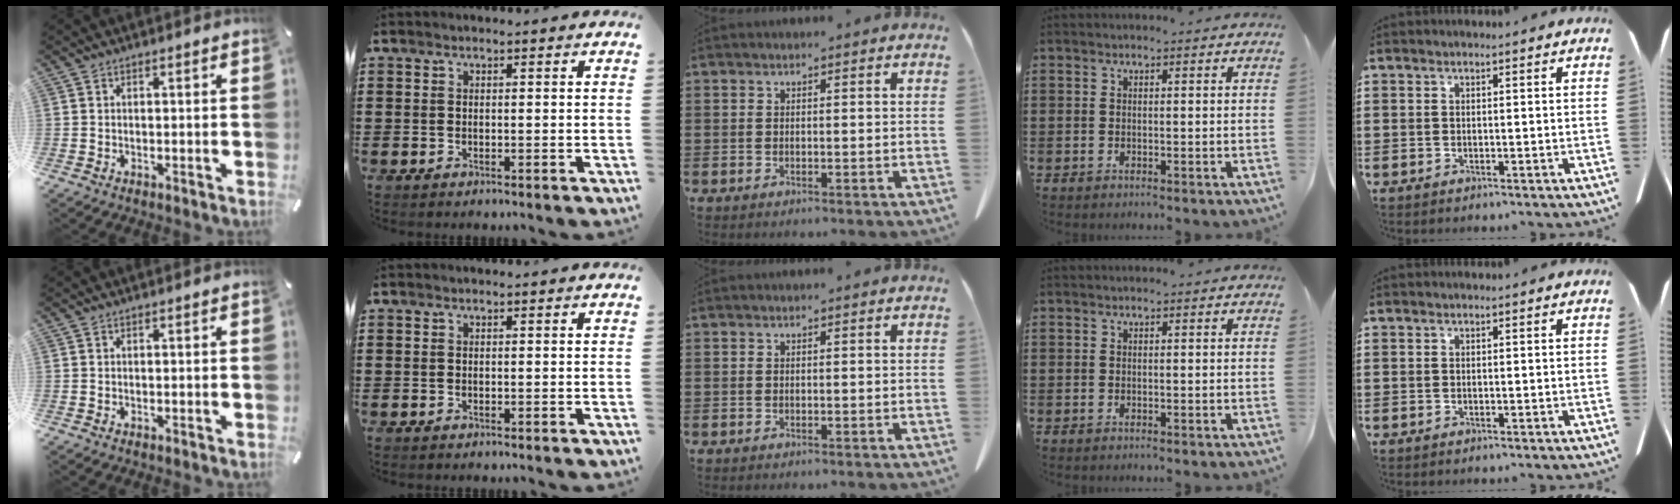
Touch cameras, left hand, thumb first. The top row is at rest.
{}